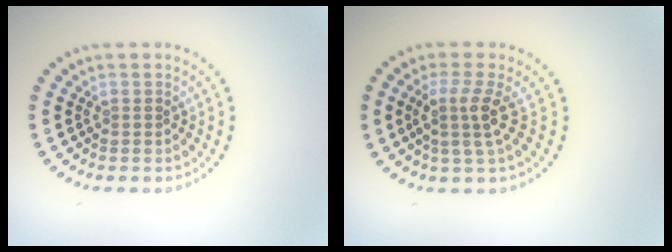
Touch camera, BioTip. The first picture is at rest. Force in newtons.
{"total": 3.0, "press": 2.3, "slide": 1.9}